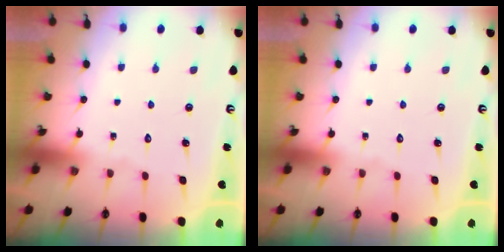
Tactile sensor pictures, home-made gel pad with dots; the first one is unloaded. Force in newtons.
{"total": 0.0}